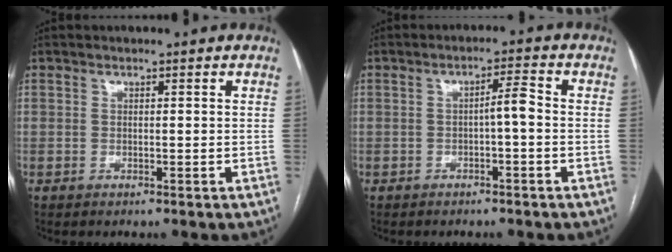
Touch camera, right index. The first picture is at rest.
{"total": 3.0, "force": [-0.5, 0.3, 2.9], "torque": [-0.045, 0.009, -0.009]}